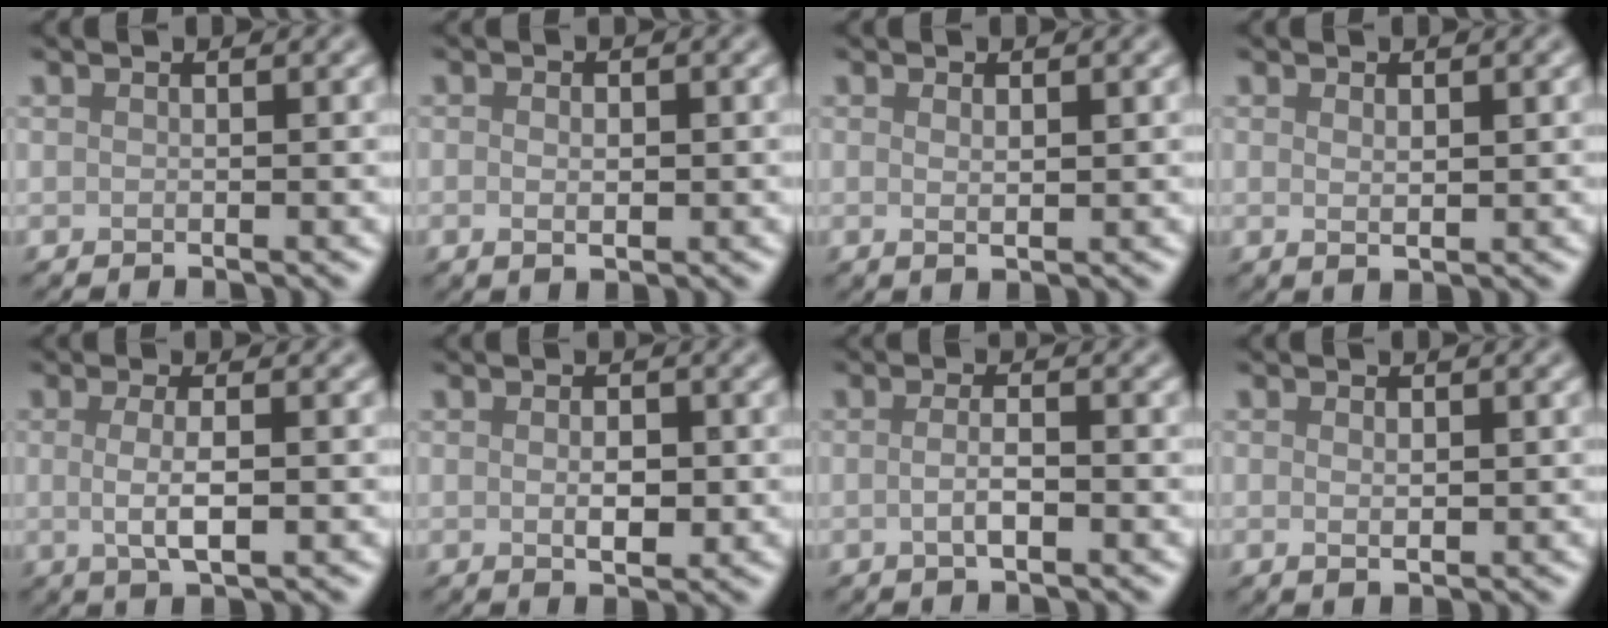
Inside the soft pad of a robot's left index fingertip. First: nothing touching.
{"total": 1.7, "force": [-0.1, 0.9, 1.4], "torque": [-0.023, -0.001, 0.000]}
{"total": 1.3, "force": [0.4, 0.4, 1.1], "torque": [-0.020, -0.003, 0.008]}
{"total": 1.4, "force": [0.4, 0.6, 1.2], "torque": [-0.022, -0.004, 0.011]}
{"total": 3.4, "force": [-0.1, 0.9, 3.2], "torque": [-0.061, -0.004, 0.000]}
{"total": 2.4, "force": [-0.1, 1.2, 2.1], "torque": [-0.036, -0.002, 0.000]}
{"total": 2.1, "force": [-0.4, 0.6, 2.0], "torque": [-0.039, -0.002, -0.010]}
{"total": 1.5, "force": [0.2, 0.8, 1.3], "torque": [-0.021, -0.001, 0.005]}